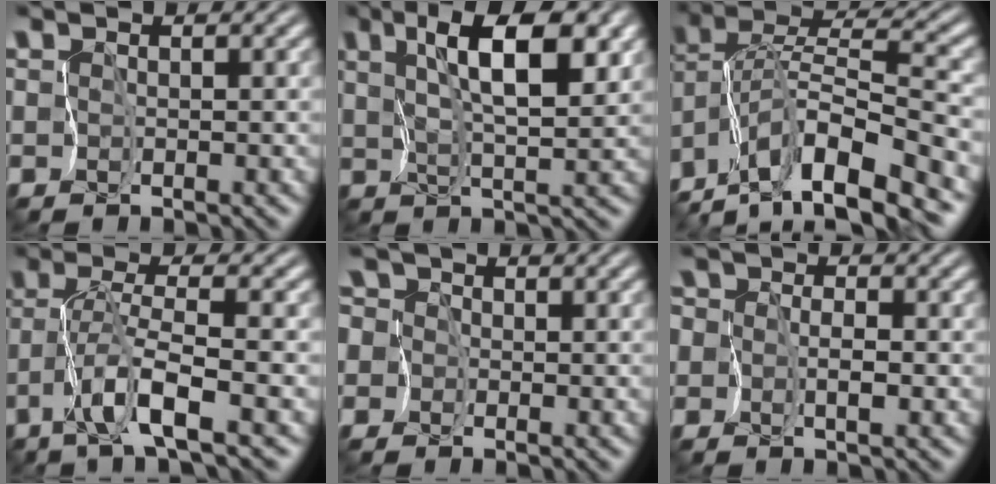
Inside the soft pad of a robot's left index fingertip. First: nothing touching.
{"total": 6.7, "force": [3.4, 1.5, 5.6], "torque": [-0.108, 0.009, 0.053]}
{"total": 10.4, "force": [-7.6, 1.9, 6.8], "torque": [-0.129, 0.015, -0.147]}
{"total": 4.2, "force": [-2.0, -0.7, 3.7], "torque": [-0.079, 0.007, -0.047]}
{"total": 5.7, "force": [-1.4, 5.2, 1.6], "torque": [-0.053, 0.014, -0.071]}
{"total": 4.1, "force": [-0.2, 3.6, 2.1], "torque": [-0.037, 0.026, -0.040]}